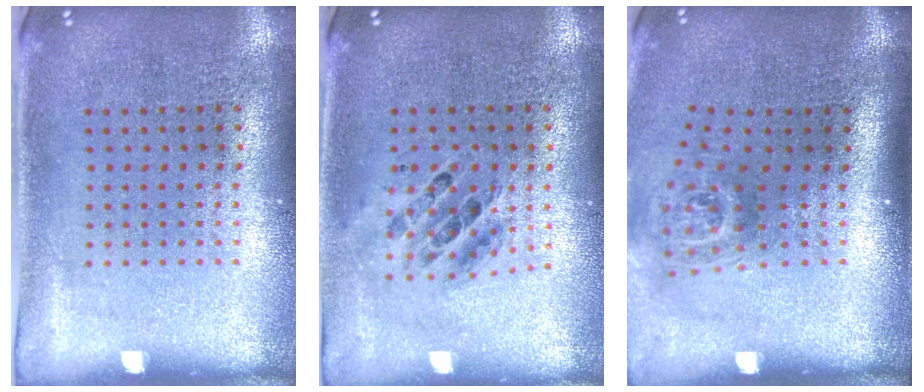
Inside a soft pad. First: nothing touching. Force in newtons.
{"total": 0.8, "press": 0.8, "slide": 0.1}
{"total": 1.8, "press": 1.2, "slide": 1.4}